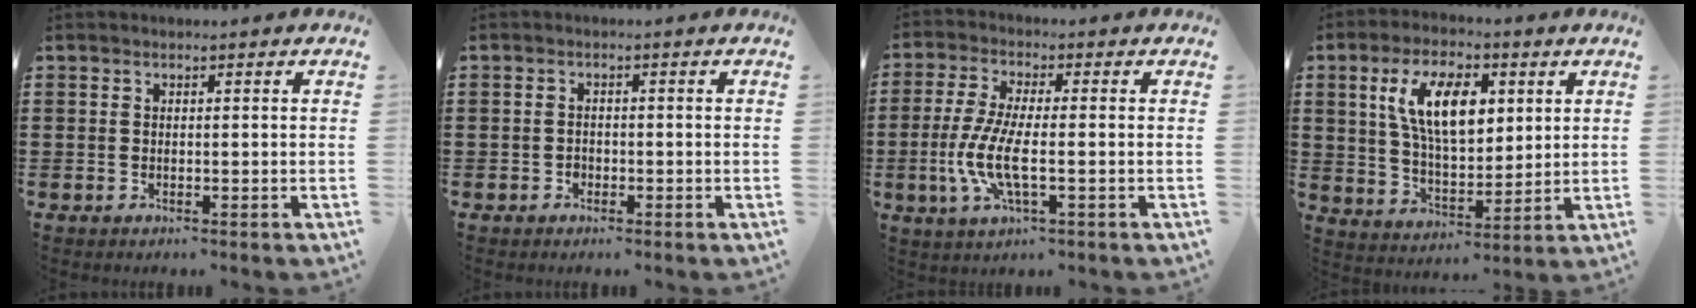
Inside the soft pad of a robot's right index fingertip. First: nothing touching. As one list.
[{"total": 1.1, "force": [-0.6, 0.9, 0.3], "torque": [-0.008, 0.001, -0.013]}, {"total": 7.5, "force": [-1.9, 2.0, 7.0], "torque": [-0.161, -0.017, -0.043]}, {"total": 10.9, "force": [3.8, 5.3, 8.7], "torque": [-0.180, 0.013, 0.063]}]